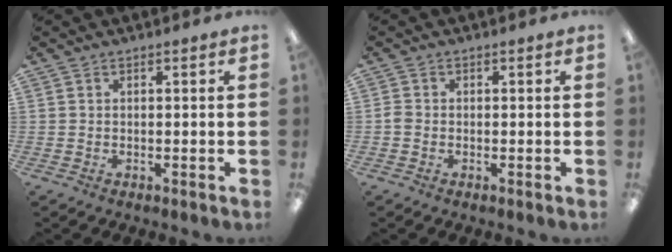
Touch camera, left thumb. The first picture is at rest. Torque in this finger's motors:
{"motor_torque": [-0.19, 0.19, 0.05, -0.22, 0.02]}